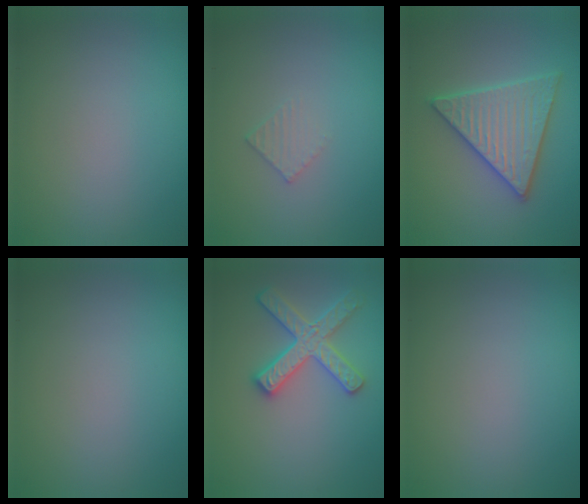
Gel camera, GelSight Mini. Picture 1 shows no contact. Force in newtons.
{"total": 1.1, "press": 1.1, "slide": 0.0}
{"total": 5.1, "press": 5.0, "slide": 0.6}
{"total": 0.0}
{"total": 3.6, "press": 3.5, "slide": 1.0}
{"total": 0.0}